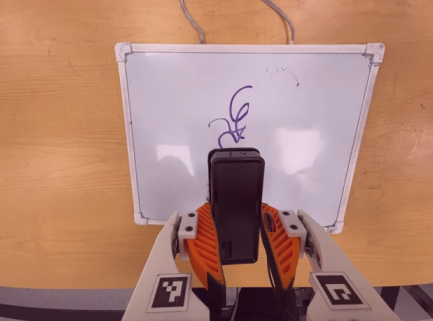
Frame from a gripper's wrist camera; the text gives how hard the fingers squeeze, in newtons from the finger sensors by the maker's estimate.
{"total": 8.8, "left": 7.2, "right": 10.4}